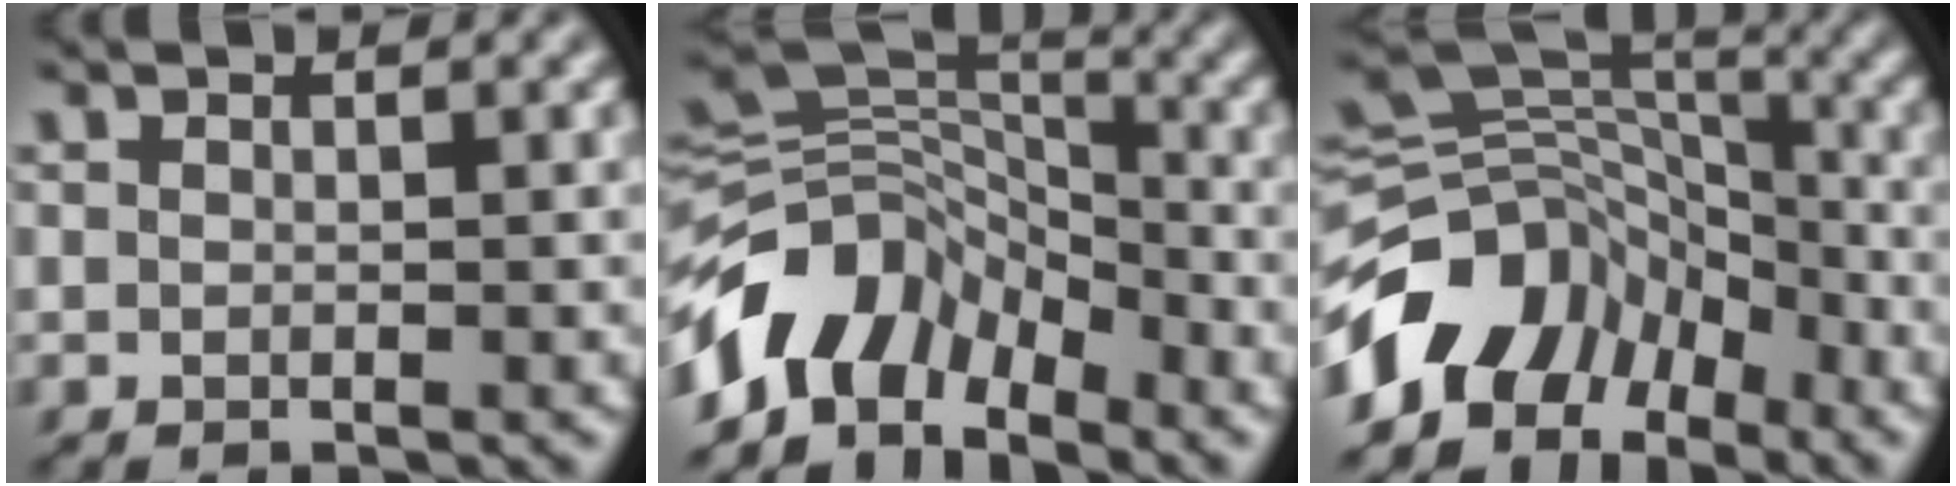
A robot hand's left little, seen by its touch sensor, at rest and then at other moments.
{"total": 8.4, "force": [-5.3, 4.9, 4.4], "torque": [-0.073, 0.010, -0.117]}
{"total": 8.9, "force": [-5.6, 5.7, 4.0], "torque": [-0.062, 0.014, -0.118]}